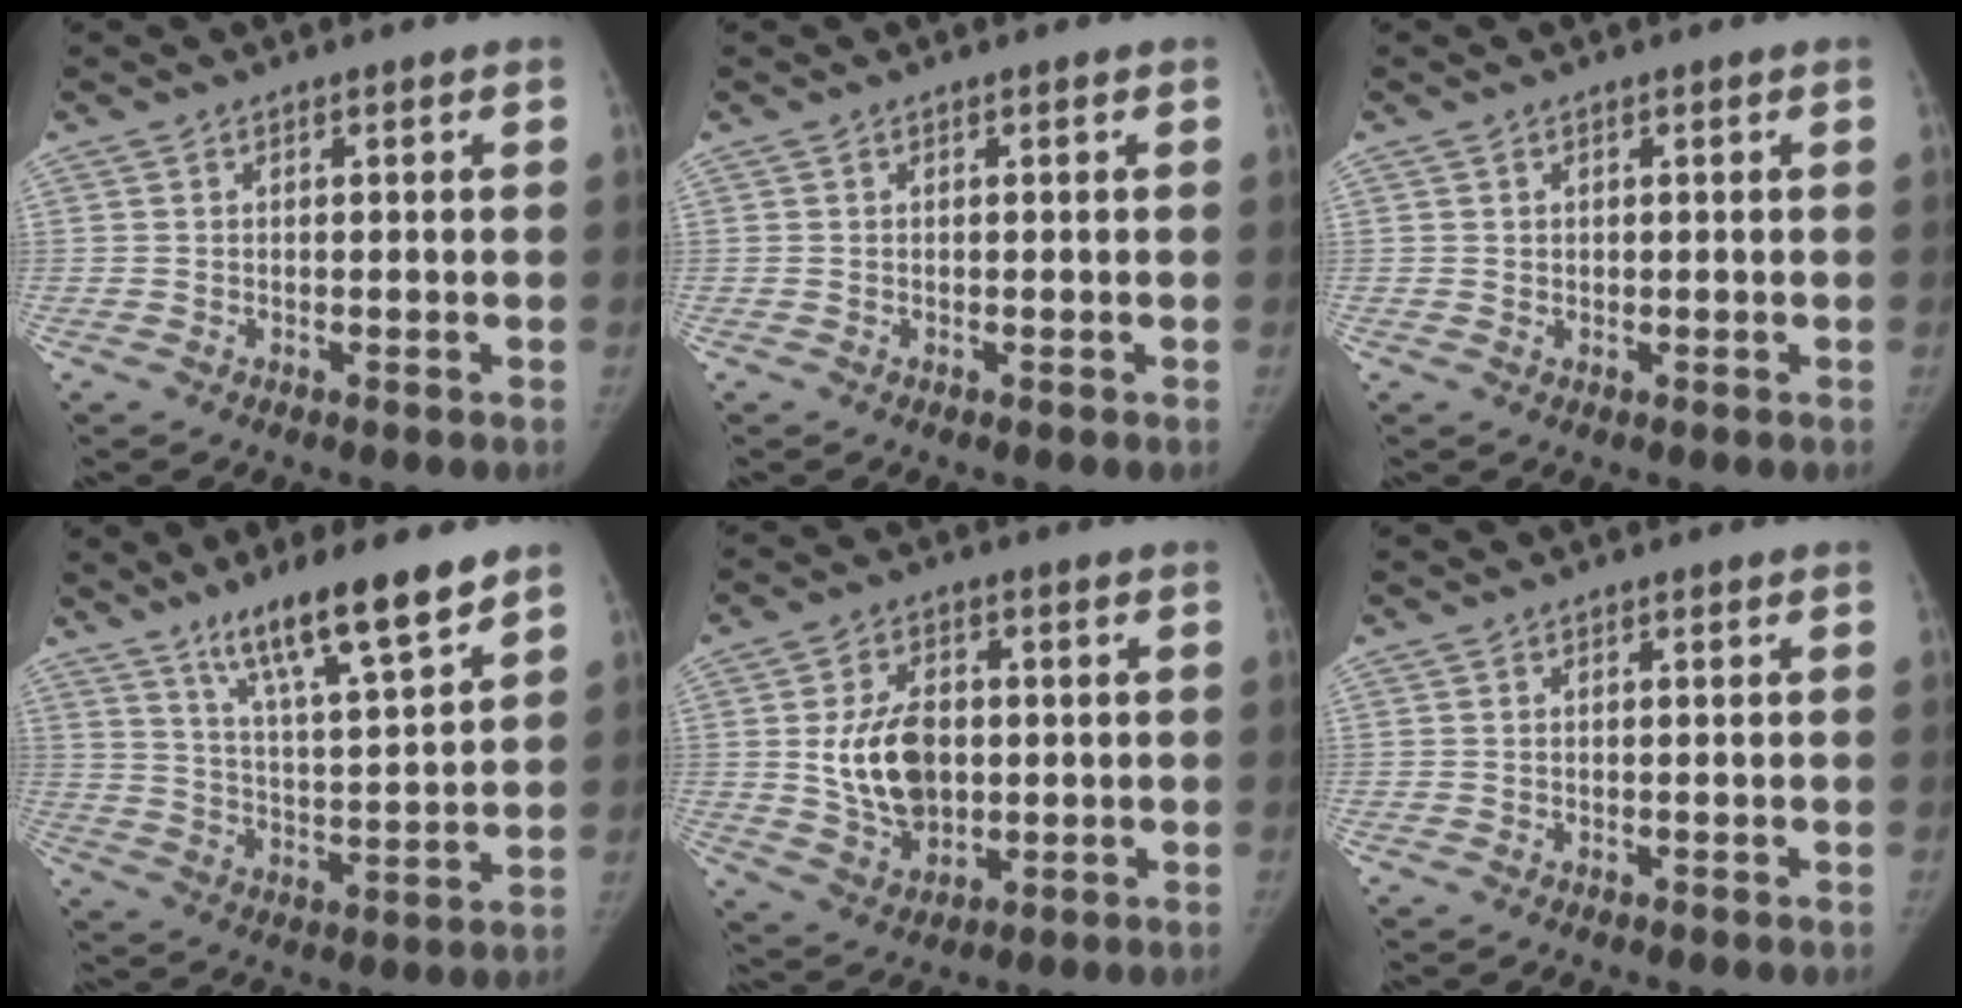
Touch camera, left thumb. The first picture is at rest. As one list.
[{"total": 0.0}, {"total": 0.6, "force": [0.4, 0.4, 0.1], "torque": [0.006, -0.002, 0.005]}, {"total": 14.8, "force": [10.5, 2.0, 10.3], "torque": [-0.163, -0.062, 0.184]}, {"total": 12.1, "force": [0.7, 8.4, 8.7], "torque": [-0.127, -0.008, 0.024]}, {"total": 0.0}]